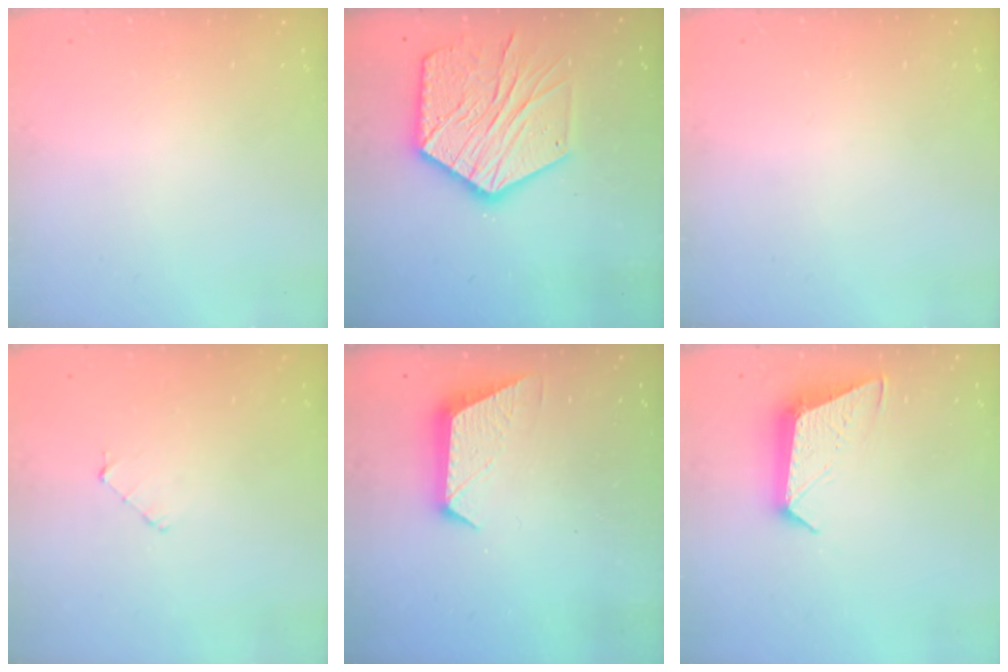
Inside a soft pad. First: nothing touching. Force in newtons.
{"total": 19.6, "press": 19.5, "slide": 1.6}
{"total": 0.0}
{"total": 2.9, "press": 2.9, "slide": 0.3}
{"total": 10.1, "press": 10.1, "slide": 0.5}
{"total": 10.4, "press": 10.4, "slide": 0.6}